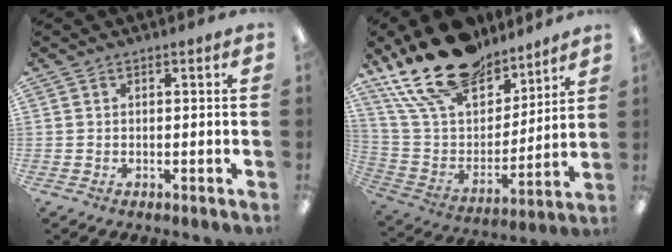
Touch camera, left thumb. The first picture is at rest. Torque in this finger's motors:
{"motor_torque": [0.74, 0.34, 1.48, -1.29, 0.41]}